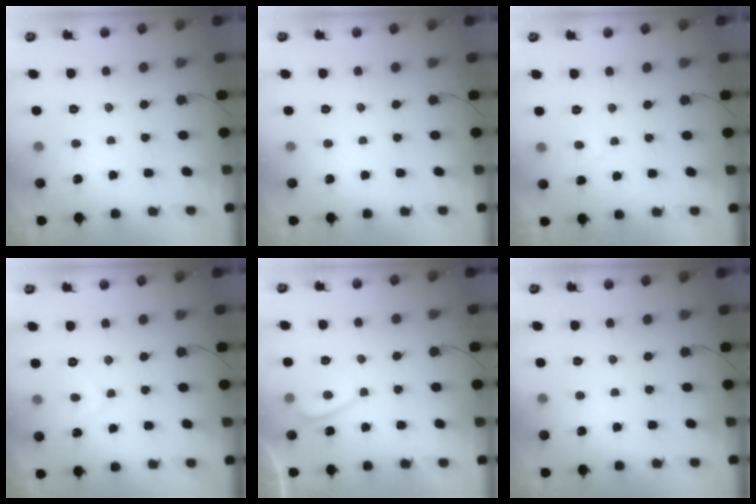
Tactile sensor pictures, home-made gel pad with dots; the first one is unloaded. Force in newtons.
{"total": 0.0}
{"total": 2.0, "press": 1.9, "slide": 0.6}
{"total": 4.9, "press": 4.9, "slide": 0.1}
{"total": 2.5, "press": 2.3, "slide": 0.8}
{"total": 0.0}